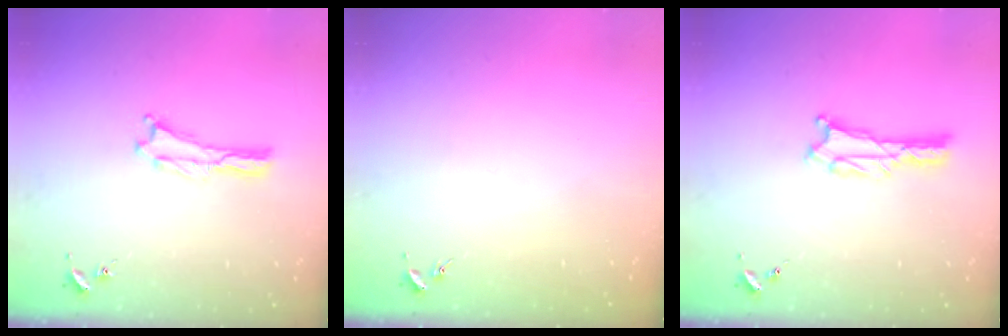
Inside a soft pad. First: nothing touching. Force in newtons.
{"total": 0.0}
{"total": 1.3, "press": 1.2, "slide": 0.1}